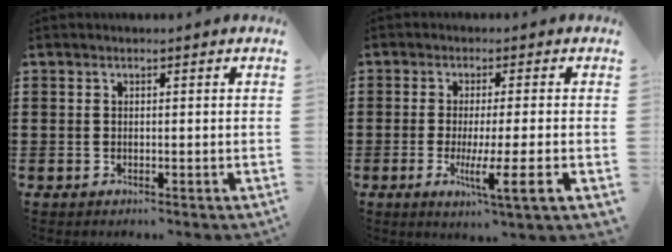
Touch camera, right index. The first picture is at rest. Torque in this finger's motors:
{"motor_torque": [1.22, 0.65, 0.87, 0.21]}